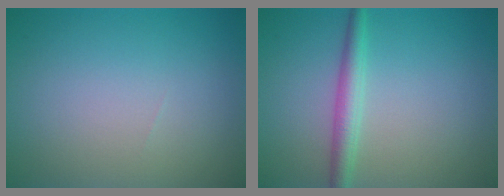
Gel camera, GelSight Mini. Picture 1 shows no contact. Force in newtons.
{"total": 2.5, "press": 2.5, "slide": 0.0}